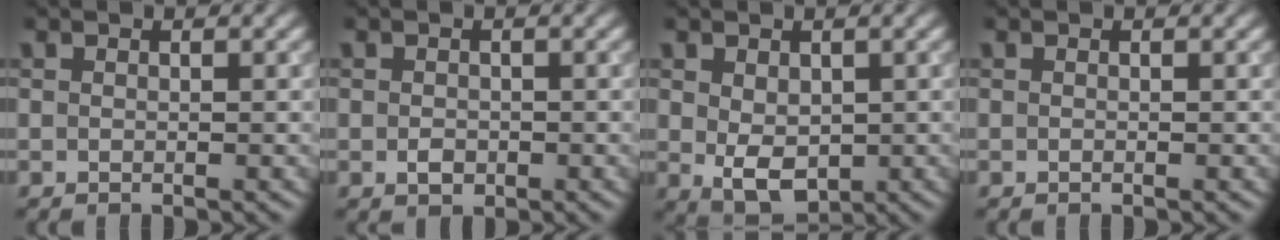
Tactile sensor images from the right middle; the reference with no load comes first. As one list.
[{"total": 1.3, "force": [-0.4, 0.9, 0.8], "torque": [-0.012, -0.003, -0.008]}, {"total": 4.0, "force": [-0.1, 2.6, 3.0], "torque": [-0.059, -0.009, 0.007]}, {"total": 0.0}]